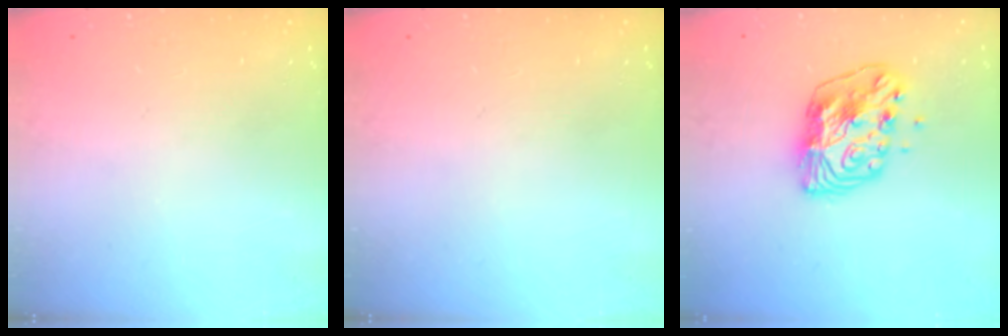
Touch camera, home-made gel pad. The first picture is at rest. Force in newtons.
{"total": 0.0}
{"total": 11.4, "press": 11.4, "slide": 0.8}